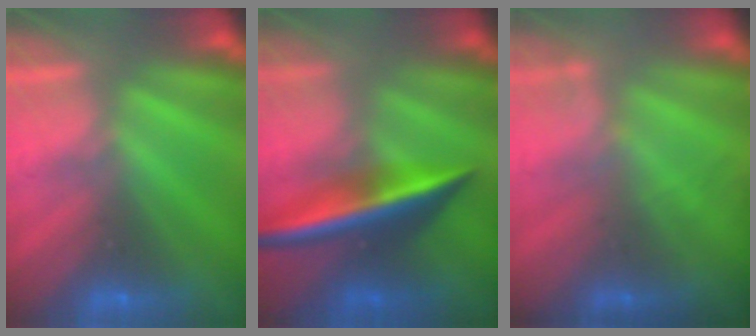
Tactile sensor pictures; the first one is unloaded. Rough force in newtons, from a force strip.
{"total": 2.5}
{"total": 1.8}